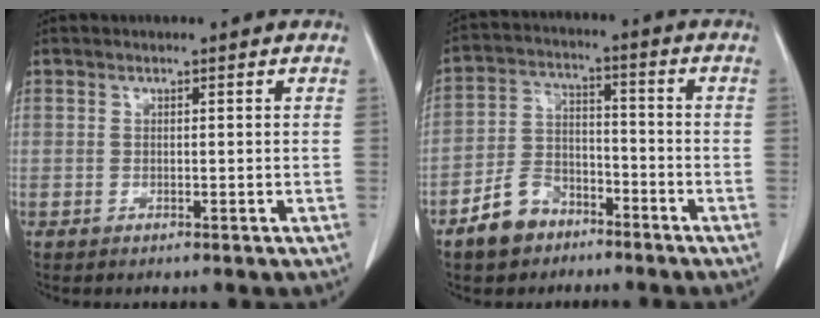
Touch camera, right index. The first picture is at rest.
{"total": 7.9, "force": [-5.3, 4.9, 3.1], "torque": [-0.072, 0.013, -0.093]}